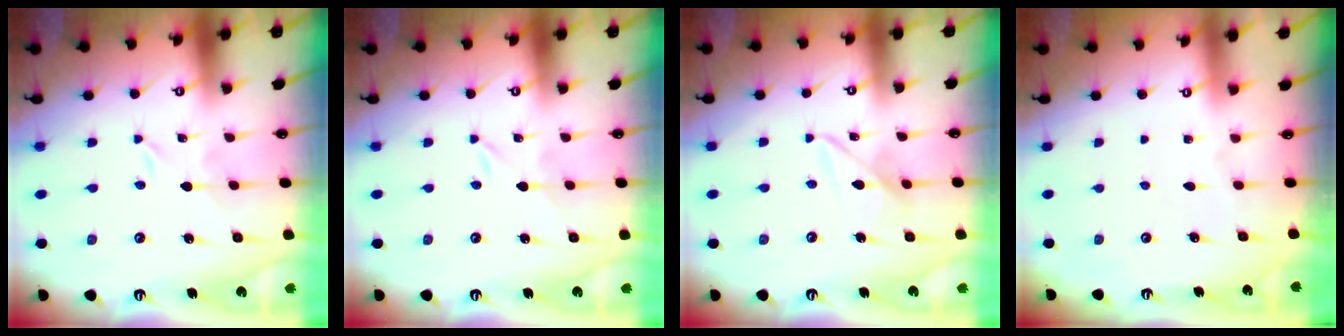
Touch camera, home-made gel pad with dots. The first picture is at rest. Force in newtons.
{"total": 0.0}
{"total": 7.3, "press": 7.3, "slide": 0.5}
{"total": 0.0}